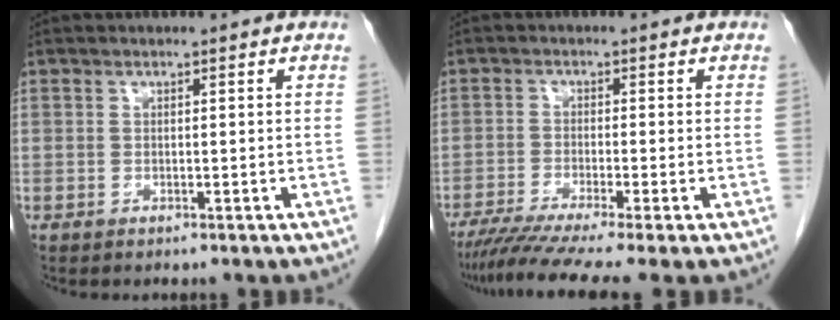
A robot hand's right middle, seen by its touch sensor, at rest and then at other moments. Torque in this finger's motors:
{"motor_torque": [1.12, -1.02, 0.18, 0.10]}